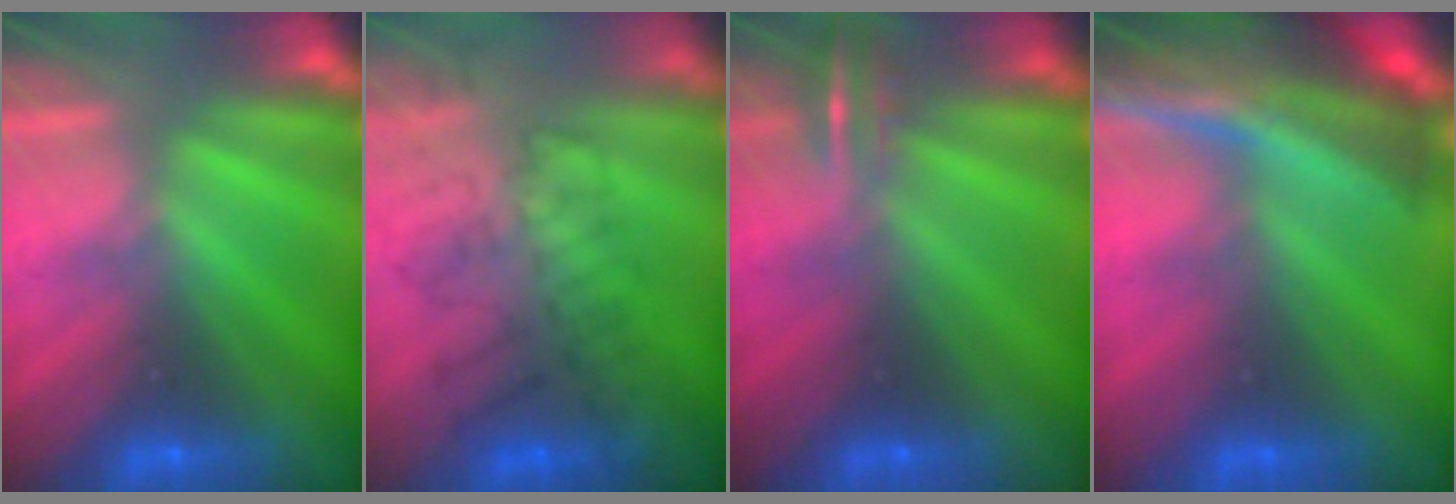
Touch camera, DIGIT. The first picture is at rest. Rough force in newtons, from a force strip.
{"total": 4.5}
{"total": 4.9}
{"total": 9.8}